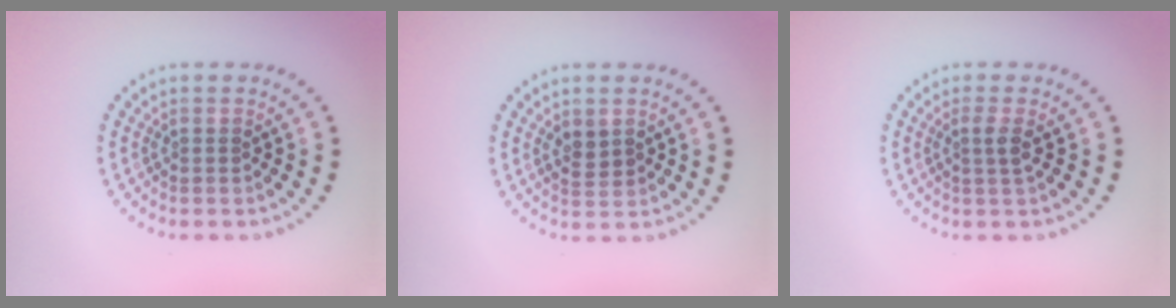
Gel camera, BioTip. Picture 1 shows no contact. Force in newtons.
{"total": 1.7, "press": 1.6, "slide": 0.5}
{"total": 1.5, "press": 1.1, "slide": 1.0}